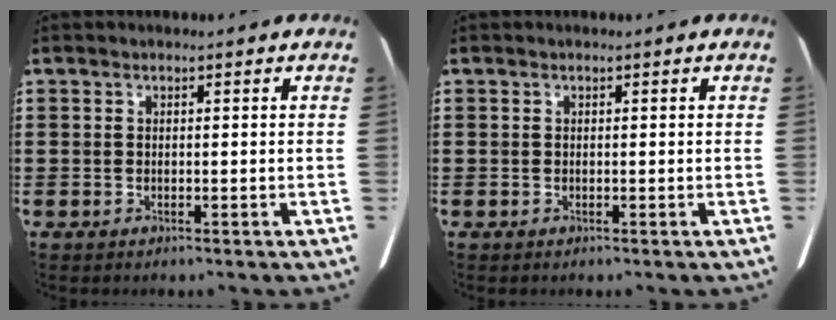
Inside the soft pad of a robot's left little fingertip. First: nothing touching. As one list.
[{"total": 0.0}]